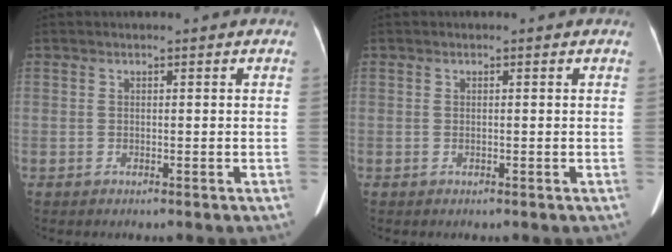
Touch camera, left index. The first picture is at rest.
{"total": 0.0}